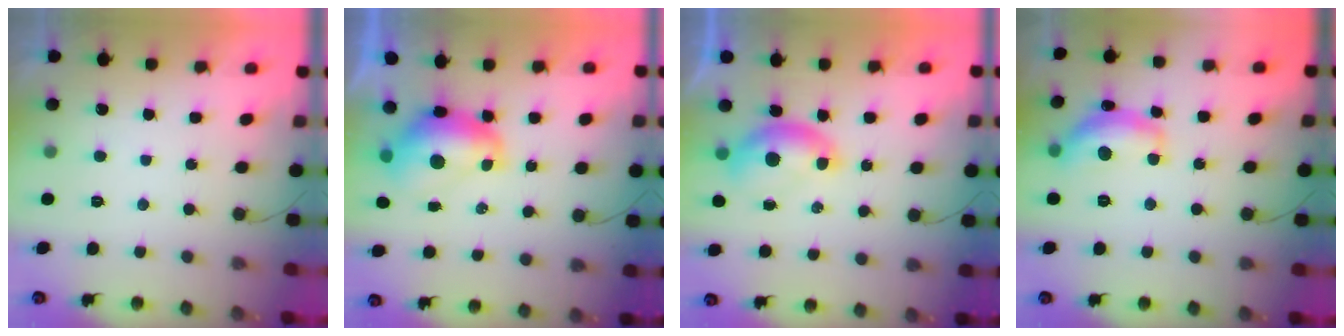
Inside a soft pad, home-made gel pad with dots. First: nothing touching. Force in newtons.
{"total": 9.4, "press": 9.4, "slide": 0.9}
{"total": 6.9, "press": 6.9, "slide": 1.1}
{"total": 13.7, "press": 13.7, "slide": 0.8}